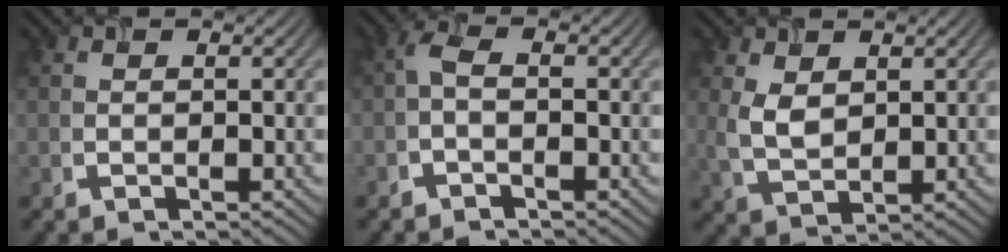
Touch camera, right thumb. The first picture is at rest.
{"total": 2.0, "force": [-0.7, 0.8, 1.7], "torque": [-0.038, 0.005, -0.019]}
{"total": 4.0, "force": [1.2, 2.4, 2.9], "torque": [-0.076, -0.005, 0.030]}